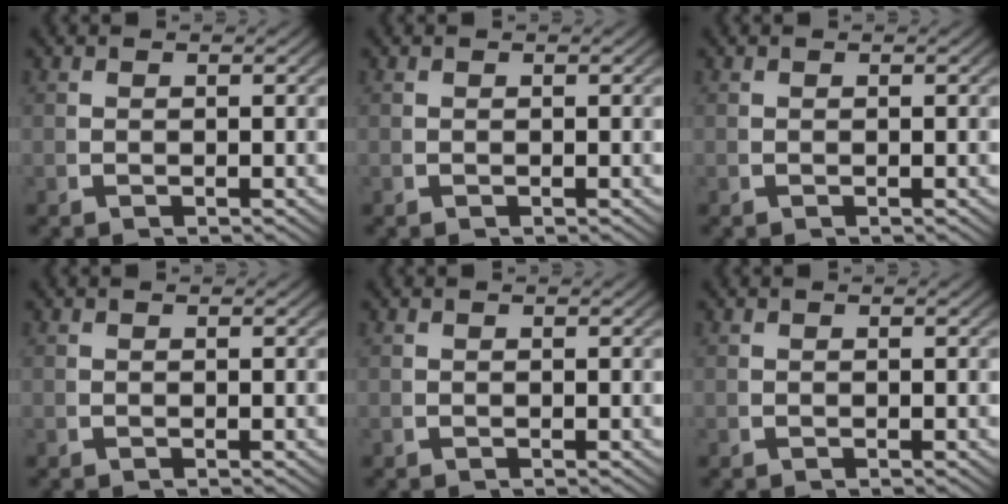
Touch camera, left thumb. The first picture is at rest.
{"total": 0.0}
{"total": 0.0}
{"total": 0.0}
{"total": 0.0}
{"total": 0.0}